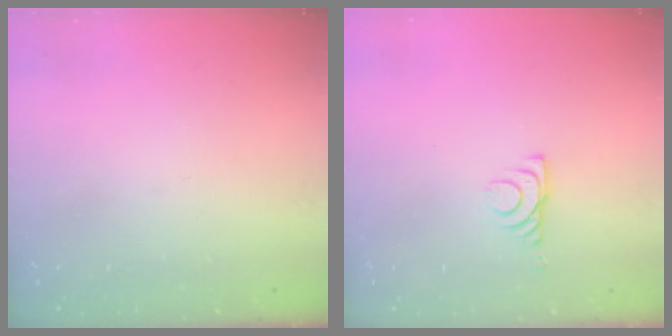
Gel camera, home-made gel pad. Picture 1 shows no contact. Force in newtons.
{"total": 6.9, "press": 6.9, "slide": 0.8}